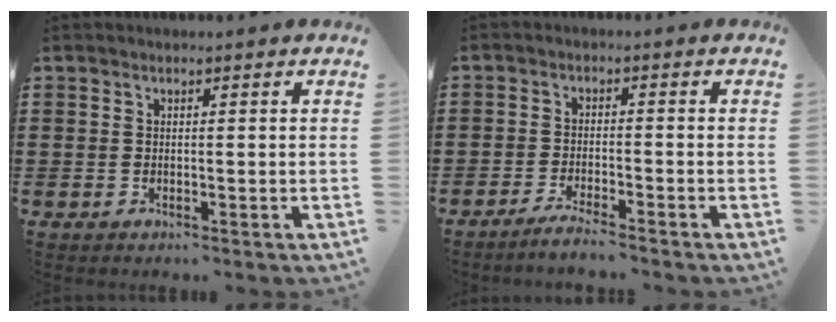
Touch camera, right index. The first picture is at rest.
{"total": 2.7, "force": [-2.5, -0.3, 0.9], "torque": [-0.017, 0.002, -0.050]}